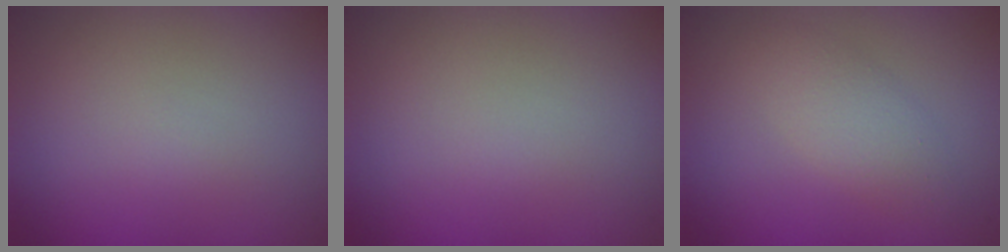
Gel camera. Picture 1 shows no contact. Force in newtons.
{"total": 0.0}
{"total": 2.7, "press": 2.7, "slide": 0.2}